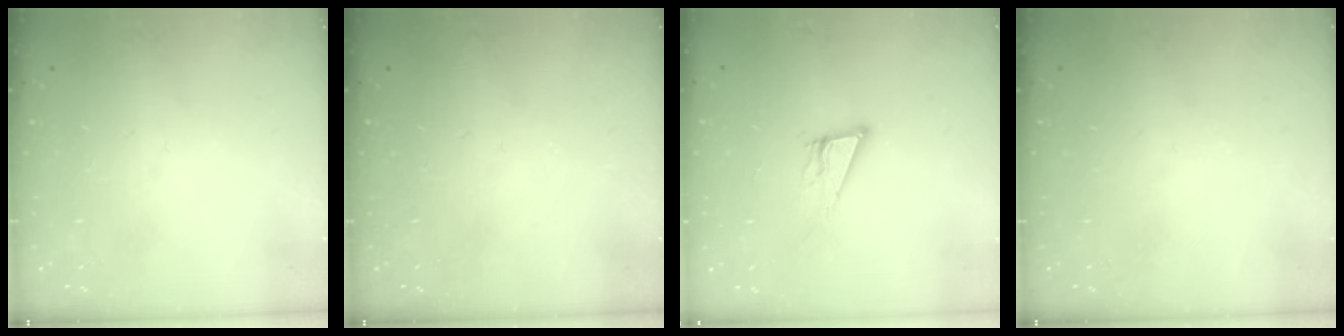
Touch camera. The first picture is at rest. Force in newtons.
{"total": 0.0}
{"total": 9.2, "press": 8.4, "slide": 3.5}
{"total": 0.0}